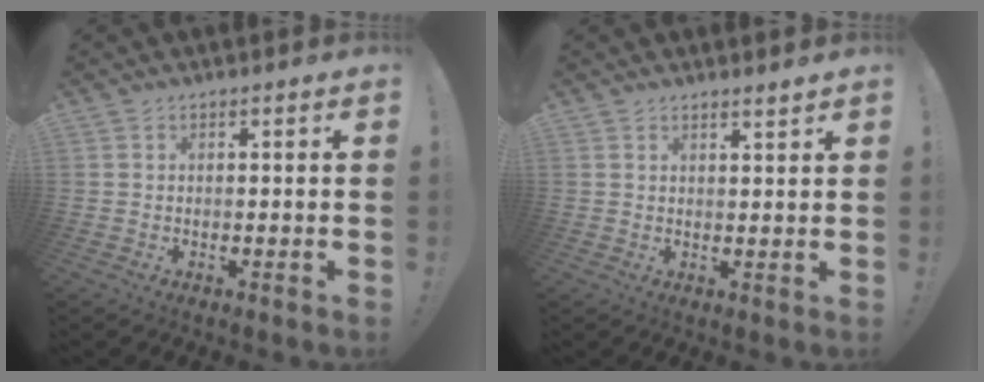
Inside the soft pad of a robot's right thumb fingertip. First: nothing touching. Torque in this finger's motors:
{"motor_torque": [-0.33, -0.29, 0.06, 0.22, -0.07]}